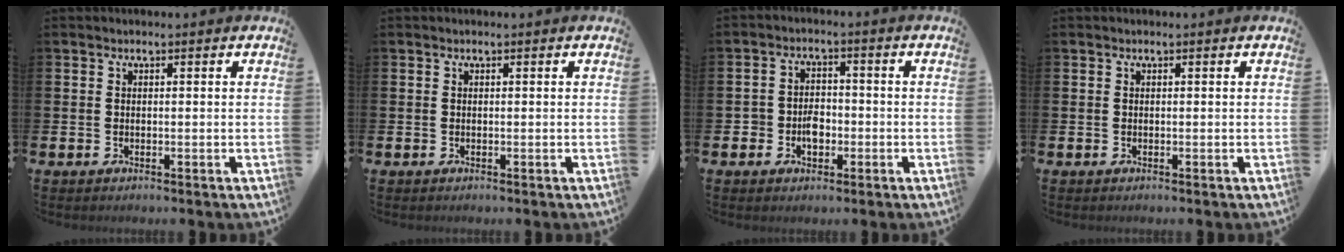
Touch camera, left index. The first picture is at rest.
{"total": 0.0}
{"total": 3.5, "force": [-1.1, 2.7, 1.9], "torque": [-0.026, 0.000, -0.026]}
{"total": 0.0}